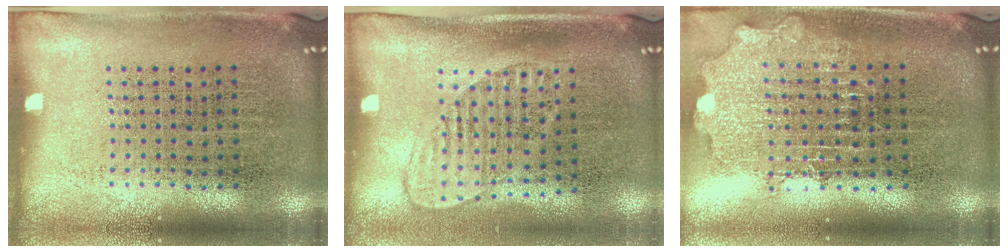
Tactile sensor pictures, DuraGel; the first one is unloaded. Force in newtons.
{"total": 1.4, "press": 1.2, "slide": 0.8}
{"total": 1.9, "press": 1.5, "slide": 1.1}